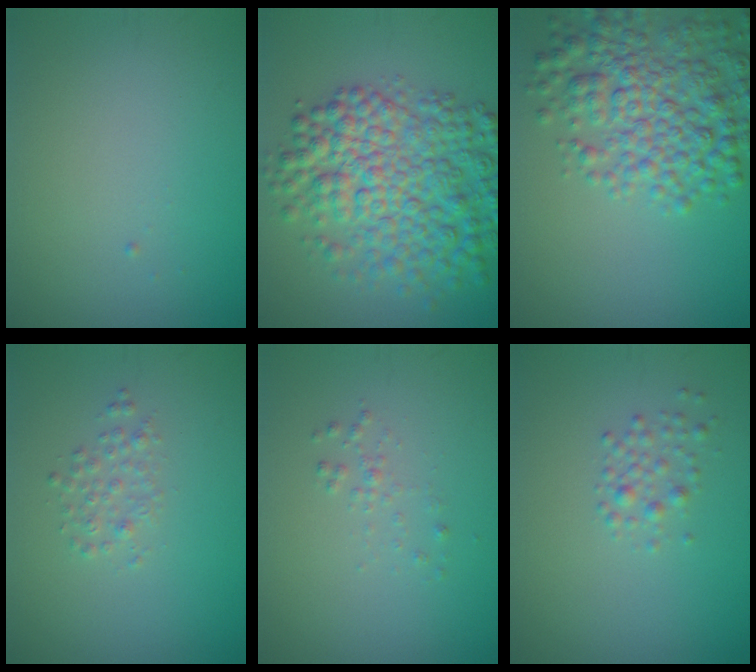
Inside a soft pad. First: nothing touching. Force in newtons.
{"total": 8.7, "press": 8.7, "slide": 0.1}
{"total": 6.7, "press": 6.7, "slide": 0.2}
{"total": 1.4, "press": 1.4, "slide": 0.0}
{"total": 0.9, "press": 0.9, "slide": 0.0}
{"total": 1.4, "press": 1.4, "slide": 0.0}